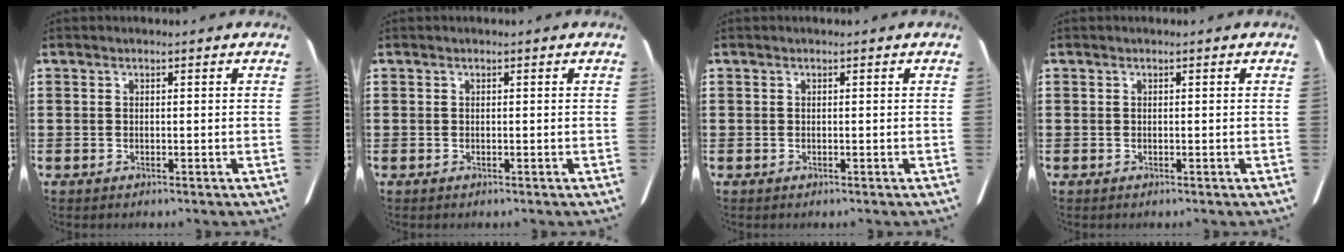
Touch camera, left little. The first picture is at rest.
{"total": 0.0}
{"total": 0.0}
{"total": 0.0}